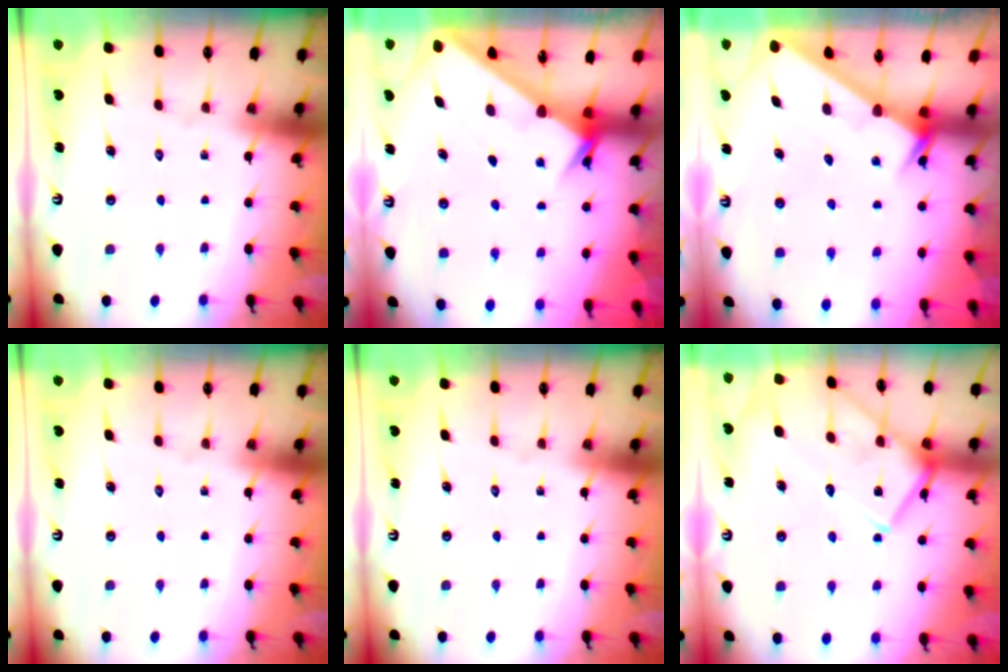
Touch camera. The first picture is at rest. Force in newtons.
{"total": 2.6, "press": 2.6, "slide": 0.3}
{"total": 2.7, "press": 2.7, "slide": 0.1}
{"total": 0.0}
{"total": 0.0}
{"total": 17.9, "press": 17.9, "slide": 1.6}